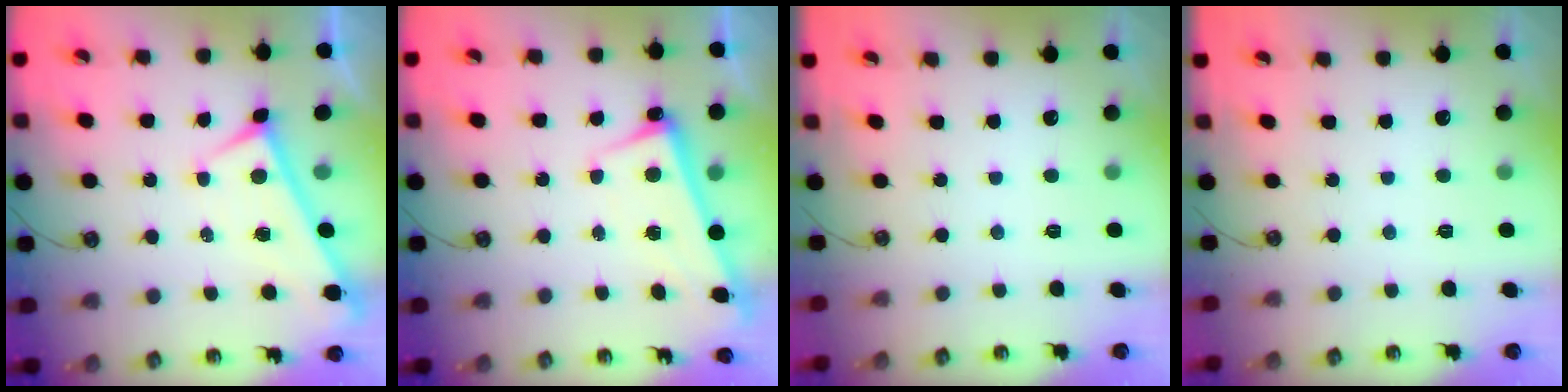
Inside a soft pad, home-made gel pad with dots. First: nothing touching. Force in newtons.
{"total": 2.6, "press": 2.4, "slide": 1.0}
{"total": 0.0}
{"total": 0.8, "press": 0.8, "slide": 0.1}